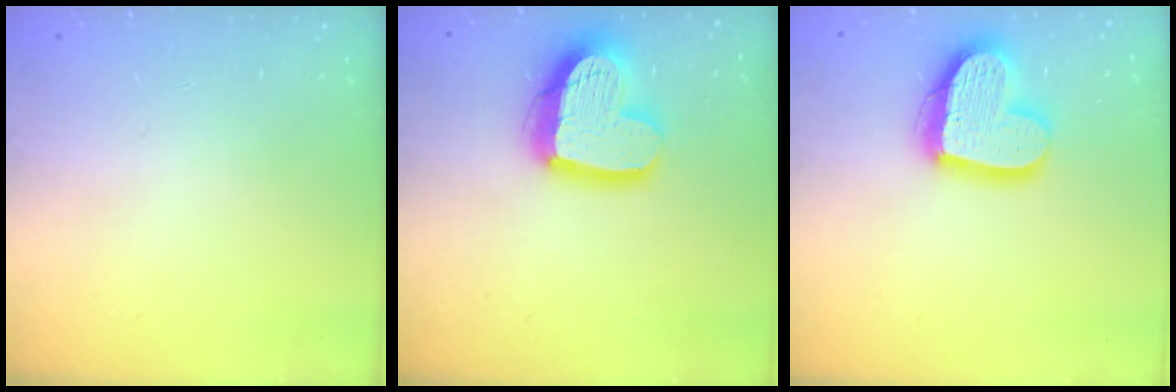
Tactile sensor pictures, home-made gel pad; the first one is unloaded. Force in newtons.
{"total": 17.4, "press": 17.3, "slide": 1.5}
{"total": 17.8, "press": 17.7, "slide": 1.9}